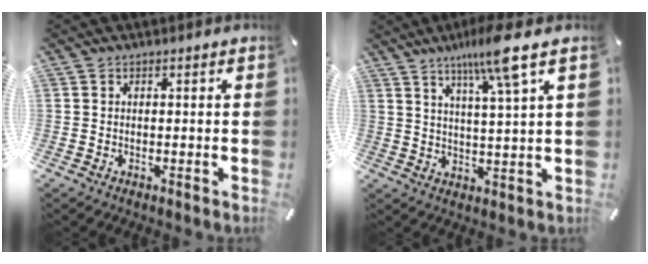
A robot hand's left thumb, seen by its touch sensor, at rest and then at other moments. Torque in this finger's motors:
{"motor_torque": [2.31, 1.28, 1.32, -1.41, 0.42]}